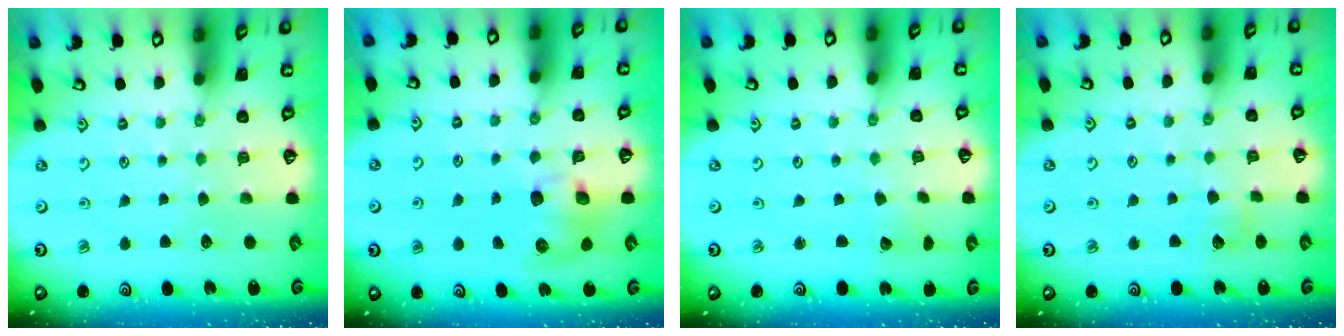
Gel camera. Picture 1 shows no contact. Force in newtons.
{"total": 8.8, "press": 8.7, "slide": 1.2}
{"total": 2.1, "press": 2.1, "slide": 0.2}
{"total": 4.6, "press": 4.5, "slide": 0.6}